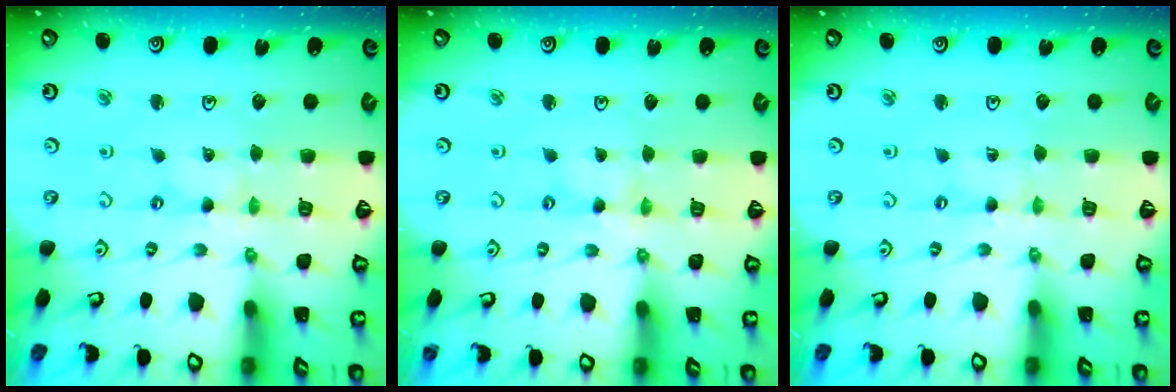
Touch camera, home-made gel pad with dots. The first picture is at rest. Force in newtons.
{"total": 0.0}
{"total": 0.0}